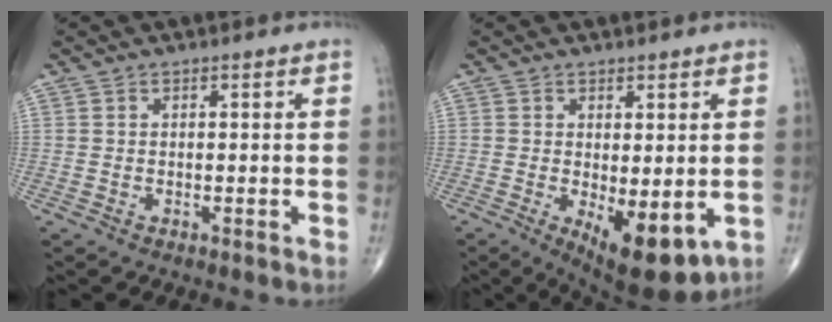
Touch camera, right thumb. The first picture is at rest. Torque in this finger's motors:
{"motor_torque": [-0.13, 0.75, 0.14, -0.15, 0.07]}